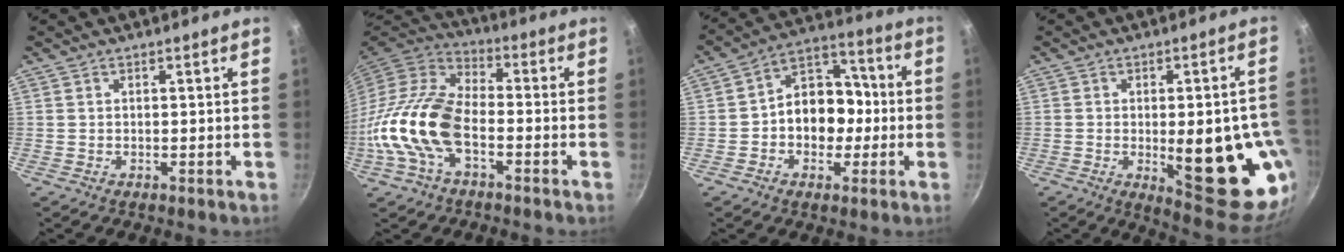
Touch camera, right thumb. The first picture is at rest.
{"total": 16.4, "force": [-4.6, 9.1, 12.9], "torque": [-0.237, 0.037, -0.101]}
{"total": 12.7, "force": [-1.3, 9.9, 7.9], "torque": [-0.057, 0.044, -0.036]}
{"total": 20.7, "force": [-3.6, 7.8, 18.9], "torque": [-0.197, -0.004, -0.031]}